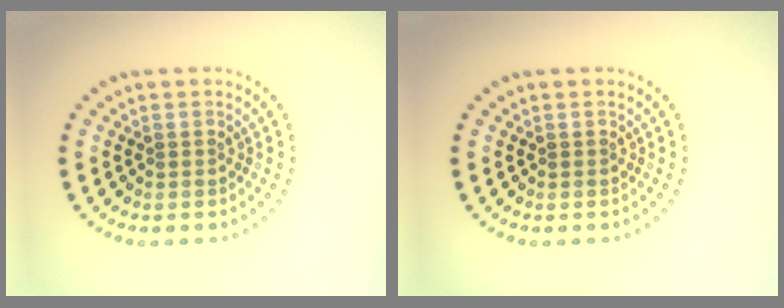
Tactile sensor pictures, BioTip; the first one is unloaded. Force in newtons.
{"total": 0.0}